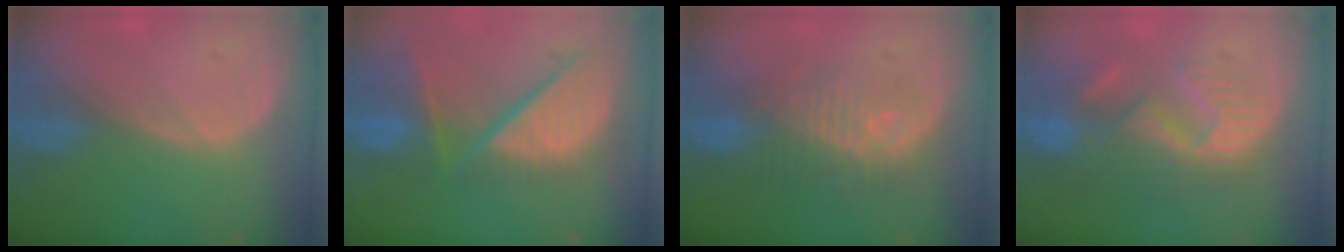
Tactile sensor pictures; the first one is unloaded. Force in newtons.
{"total": 12.4, "press": 10.2, "slide": 7.0}
{"total": 9.4, "press": 8.8, "slide": 3.1}
{"total": 11.0, "press": 9.8, "slide": 5.0}